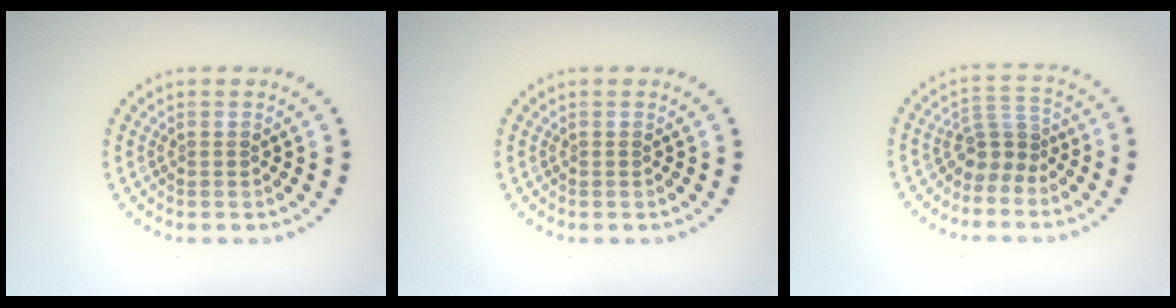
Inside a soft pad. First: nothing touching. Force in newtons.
{"total": 0.0}
{"total": 2.7, "press": 1.8, "slide": 2.0}